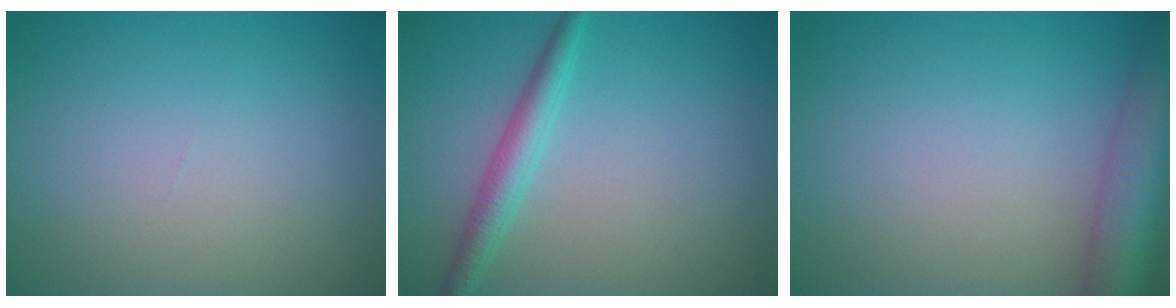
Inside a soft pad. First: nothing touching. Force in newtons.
{"total": 2.6, "press": 2.6, "slide": 0.1}
{"total": 7.1, "press": 7.0, "slide": 0.4}